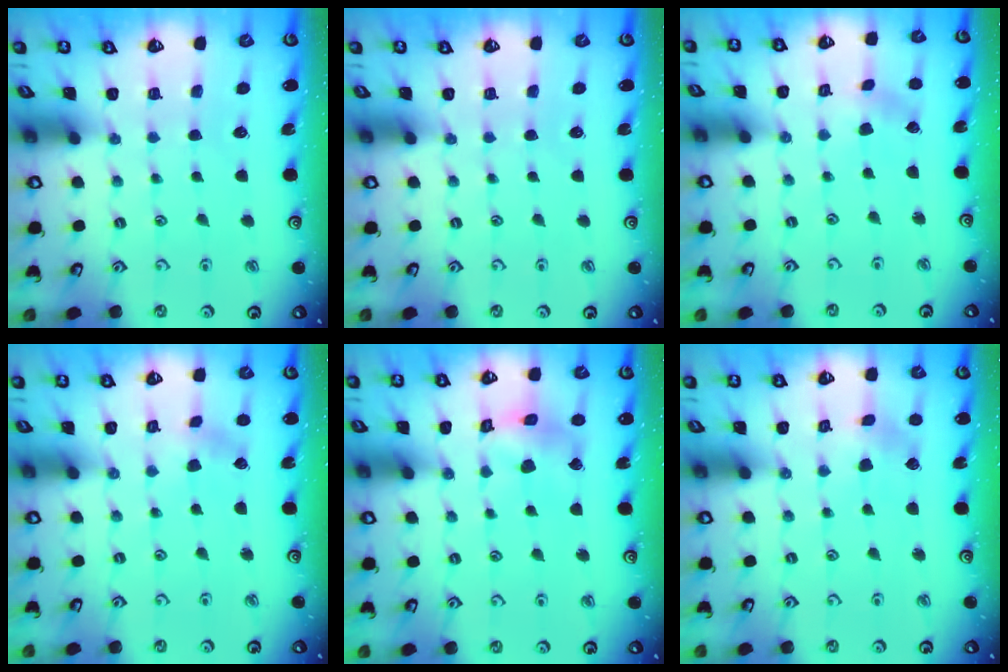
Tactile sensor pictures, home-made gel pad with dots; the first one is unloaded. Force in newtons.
{"total": 0.0}
{"total": 2.0, "press": 2.0, "slide": 0.3}
{"total": 2.0, "press": 1.9, "slide": 0.6}
{"total": 8.4, "press": 8.4, "slide": 0.9}
{"total": 3.0, "press": 3.0, "slide": 0.4}